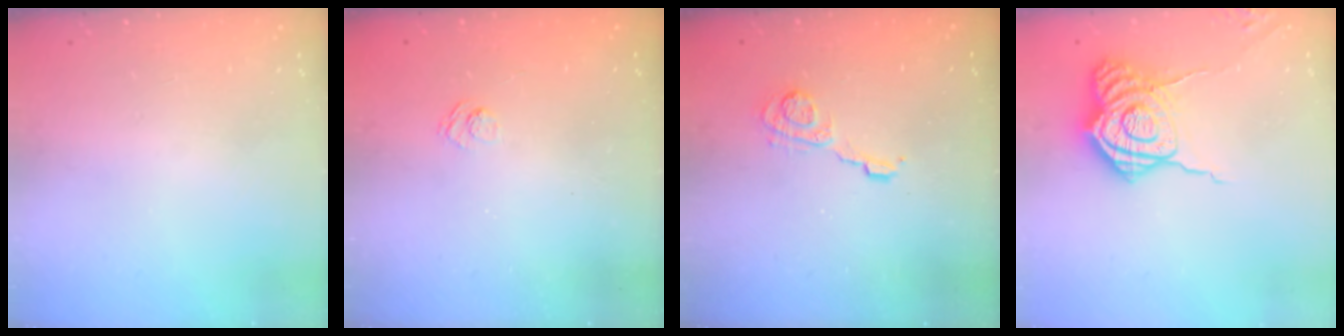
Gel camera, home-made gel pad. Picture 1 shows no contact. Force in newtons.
{"total": 2.4, "press": 2.0, "slide": 1.3}
{"total": 5.3, "press": 5.2, "slide": 0.8}
{"total": 14.3, "press": 14.3, "slide": 1.1}